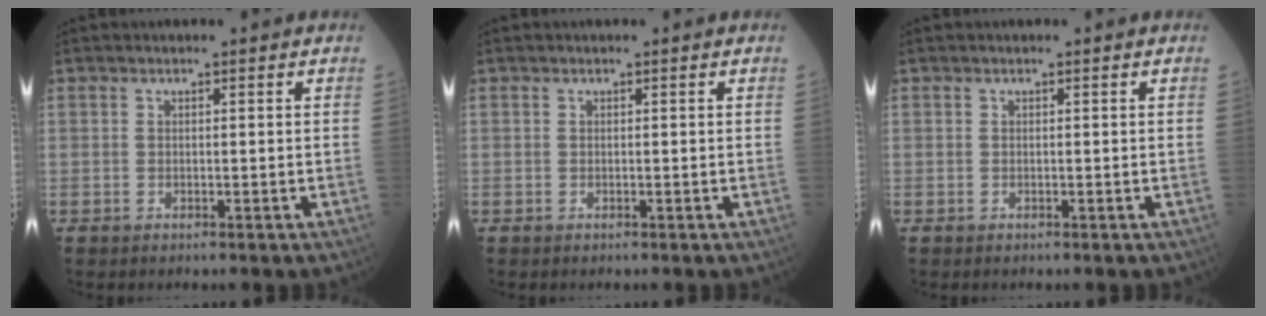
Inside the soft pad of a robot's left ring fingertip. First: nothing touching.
{"total": 0.0}
{"total": 0.0}